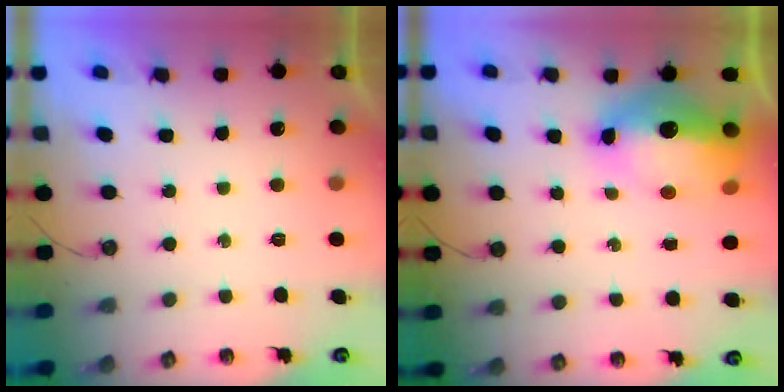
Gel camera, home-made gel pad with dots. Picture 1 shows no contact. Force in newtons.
{"total": 16.2, "press": 15.9, "slide": 3.2}